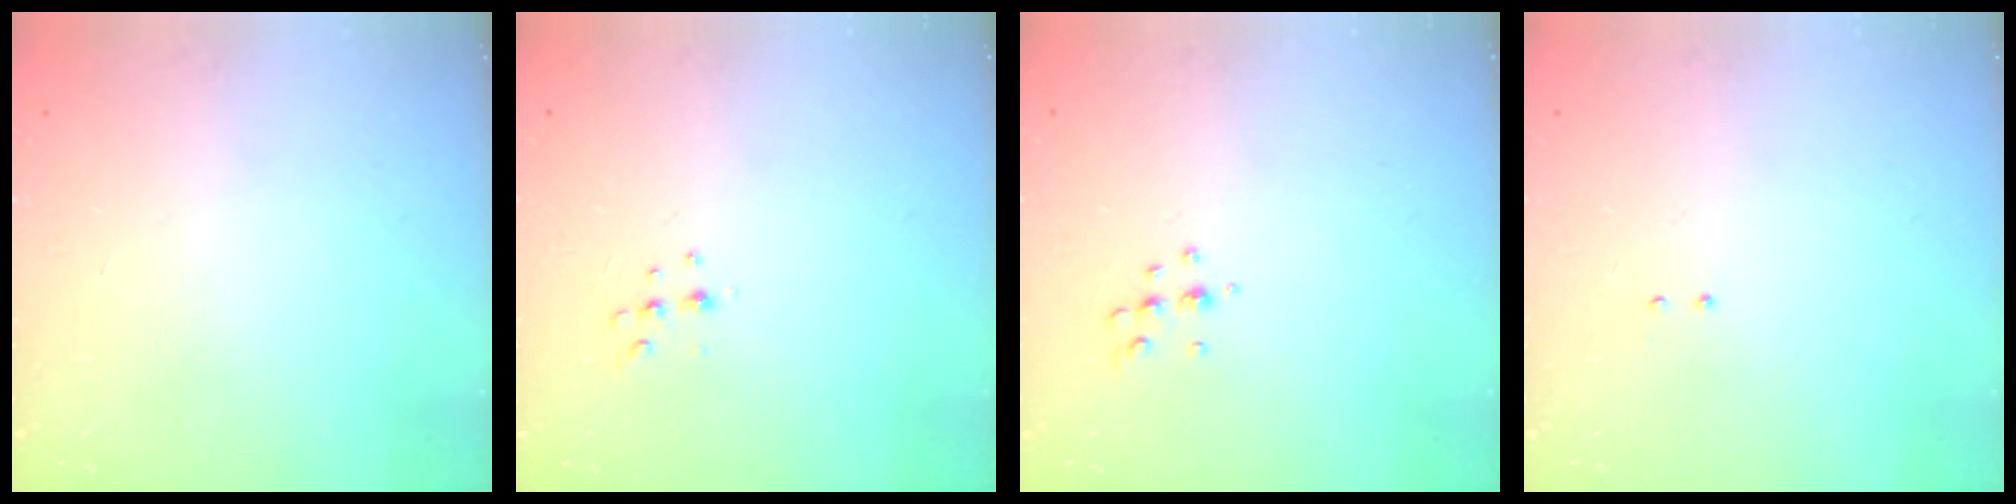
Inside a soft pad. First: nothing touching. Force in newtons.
{"total": 5.6, "press": 5.6, "slide": 0.7}
{"total": 5.7, "press": 5.6, "slide": 1.0}
{"total": 2.1, "press": 2.0, "slide": 0.6}